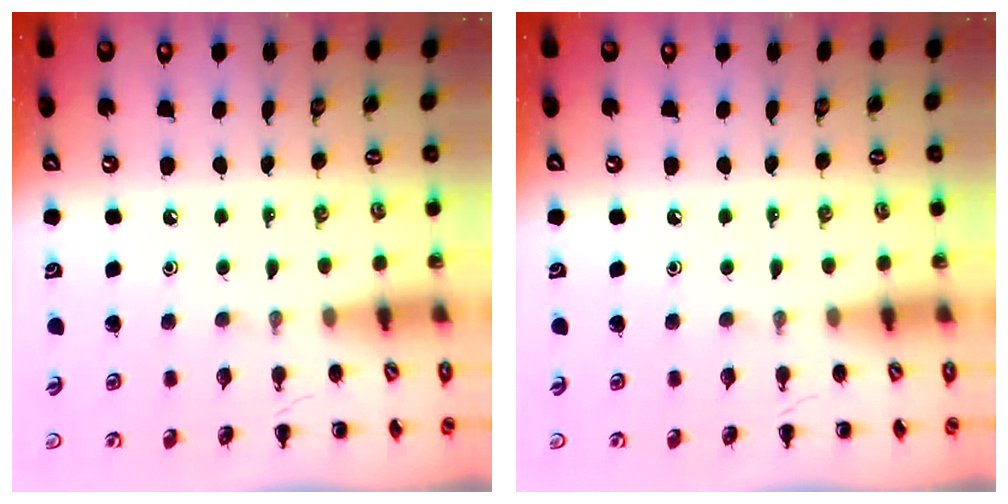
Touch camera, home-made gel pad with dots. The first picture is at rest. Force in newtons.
{"total": 0.0}